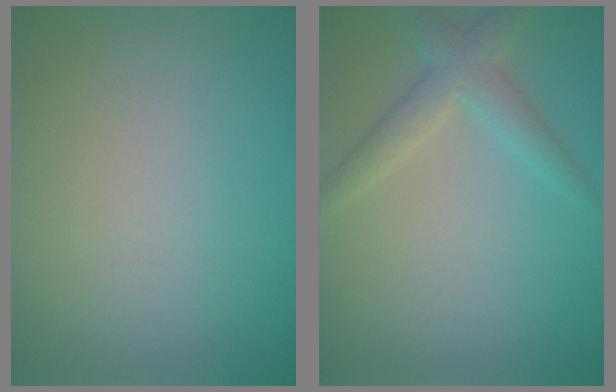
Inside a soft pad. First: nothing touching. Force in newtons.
{"total": 2.8, "press": 2.8, "slide": 0.1}